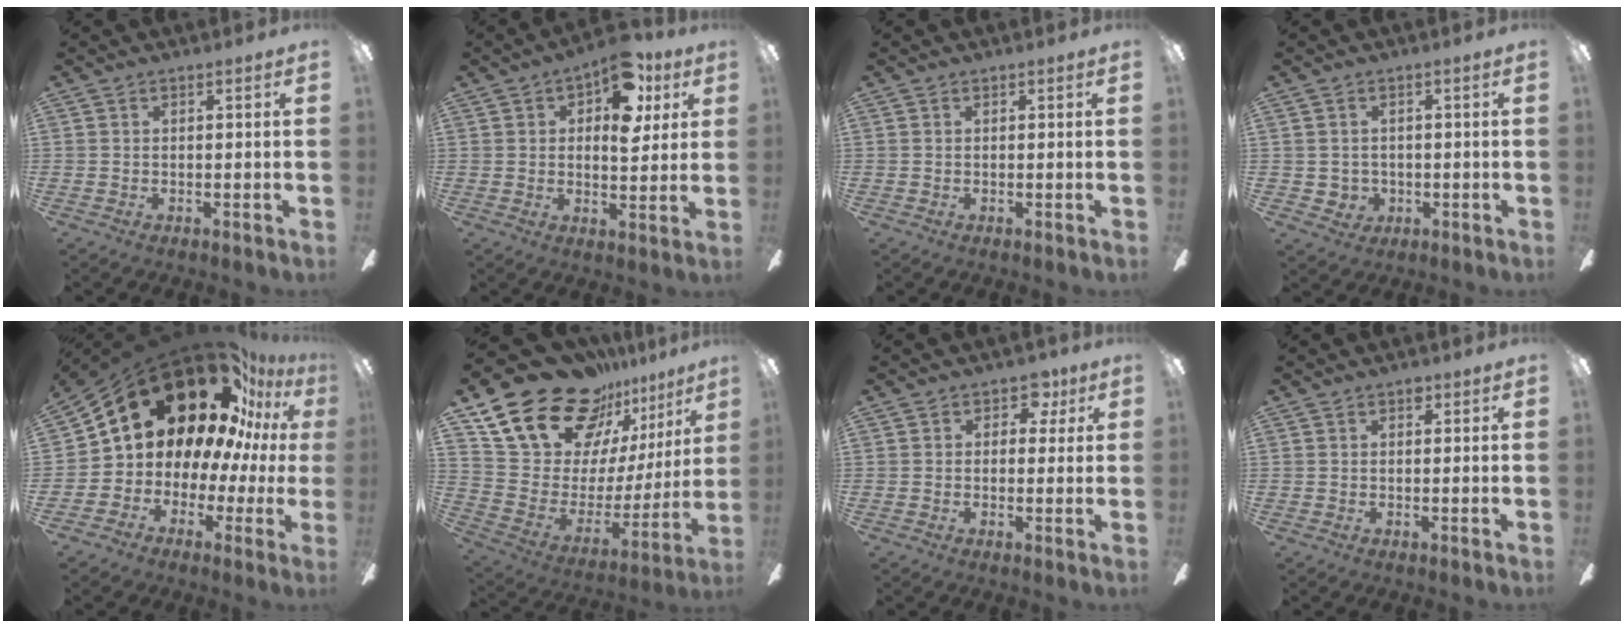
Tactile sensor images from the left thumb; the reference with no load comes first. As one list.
[{"total": 13.5, "force": [5.8, 7.2, 9.8], "torque": [-0.128, -0.009, 0.097]}, {"total": 0.0}, {"total": 3.1, "force": [0.6, 3.0, 0.4], "torque": [-0.016, 0.003, 0.012]}, {"total": 25.7, "force": [14.3, 15.1, 15.3], "torque": [-0.235, -0.110, 0.281]}, {"total": 26.8, "force": [19.4, 13.8, 12.2], "torque": [-0.218, -0.129, 0.363]}, {"total": 5.0, "force": [1.9, 3.9, 2.5], "torque": [-0.023, 0.002, 0.029]}, {"total": 1.2, "force": [0.8, 0.8, 0.5], "torque": [-0.004, 0.000, 0.012]}]